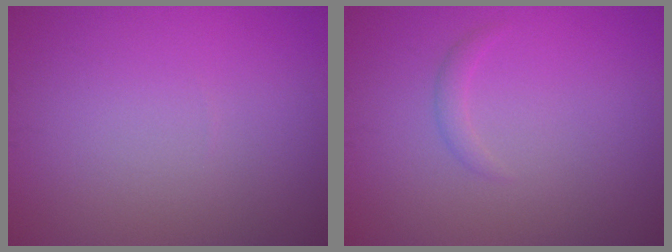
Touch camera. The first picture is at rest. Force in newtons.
{"total": 0.9, "press": 0.9, "slide": 0.0}